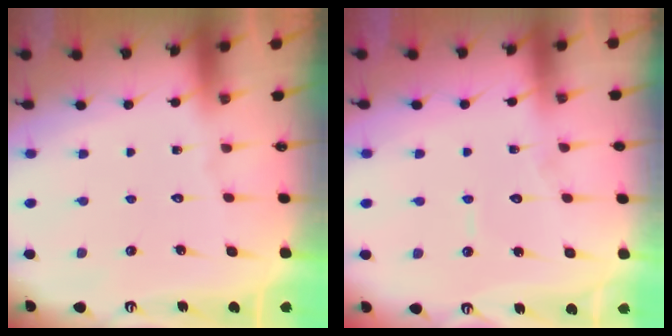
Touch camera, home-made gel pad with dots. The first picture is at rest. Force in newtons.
{"total": 4.7, "press": 4.7, "slide": 0.5}